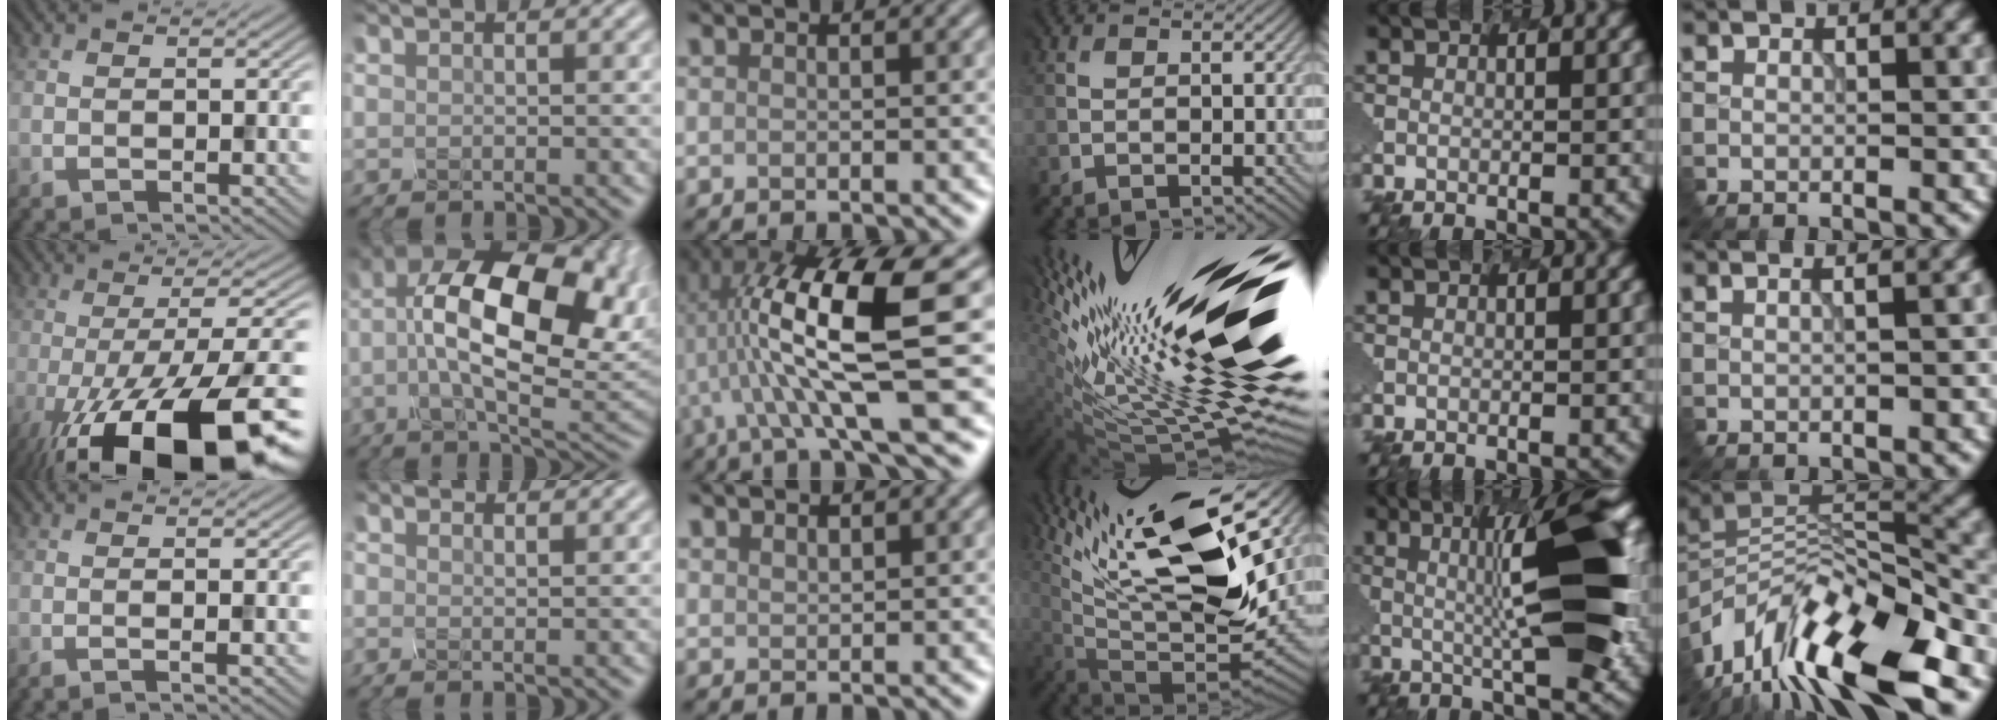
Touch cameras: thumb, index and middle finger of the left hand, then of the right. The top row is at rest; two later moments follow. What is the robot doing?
{"motion": "disassemble", "object": "hinged tin"}